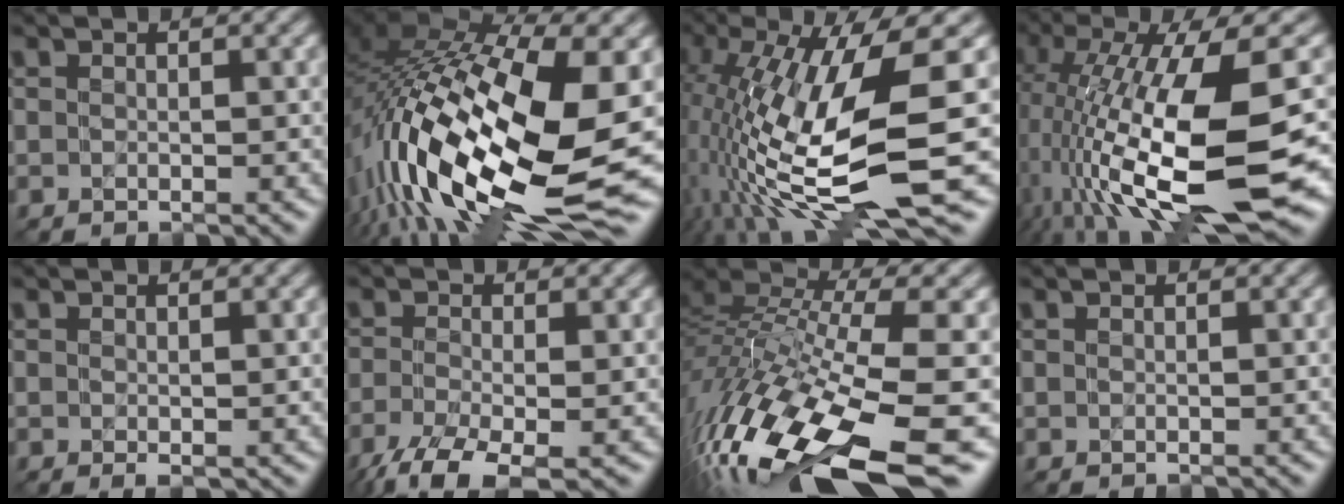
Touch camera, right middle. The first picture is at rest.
{"total": 18.8, "force": [-2.9, 8.7, 16.4], "torque": [-0.326, -0.036, -0.039]}
{"total": 13.3, "force": [-2.4, 4.3, 12.4], "torque": [-0.250, -0.021, -0.035]}
{"total": 15.7, "force": [-2.2, 6.3, 14.2], "torque": [-0.268, -0.023, -0.025]}
{"total": 0.5, "force": [0.0, 0.2, 0.5], "torque": [-0.007, 0.000, 0.001]}
{"total": 6.0, "force": [-4.0, 1.8, 4.1], "torque": [-0.091, -0.016, -0.079]}
{"total": 15.9, "force": [-6.9, 4.5, 13.5], "torque": [-0.283, 0.004, -0.117]}
{"total": 0.0}